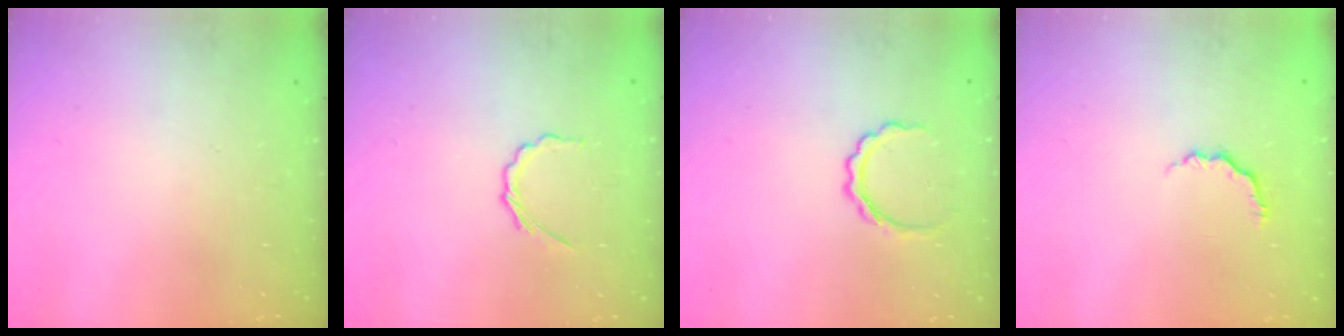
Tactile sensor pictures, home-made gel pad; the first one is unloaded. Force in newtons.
{"total": 2.4, "press": 2.3, "slide": 0.9}
{"total": 4.9, "press": 4.9, "slide": 0.7}
{"total": 3.3, "press": 3.3, "slide": 0.6}